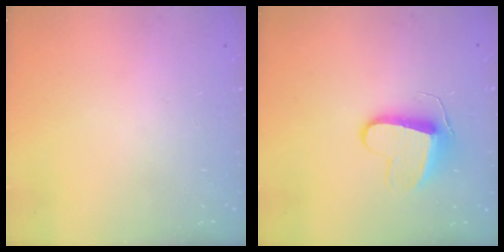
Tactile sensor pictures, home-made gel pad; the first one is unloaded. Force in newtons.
{"total": 9.7, "press": 9.7, "slide": 0.6}